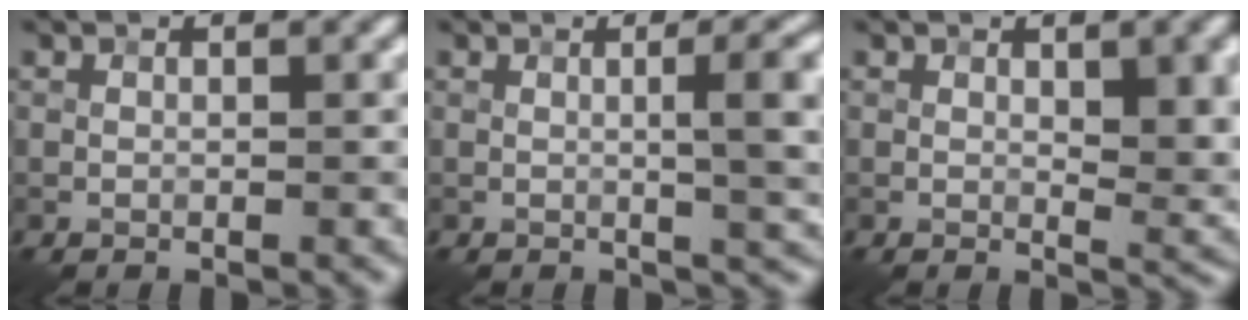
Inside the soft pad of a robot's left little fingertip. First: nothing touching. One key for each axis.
{"total": 5.4, "fx": 0.3, "fy": 1.4, "fz": 5.3, "tx": -0.062, "ty": 0.014, "tz": 0.001}
{"total": 5.1, "fx": 0.9, "fy": 1.9, "fz": 4.6, "tx": -0.058, "ty": -0.002, "tz": 0.017}